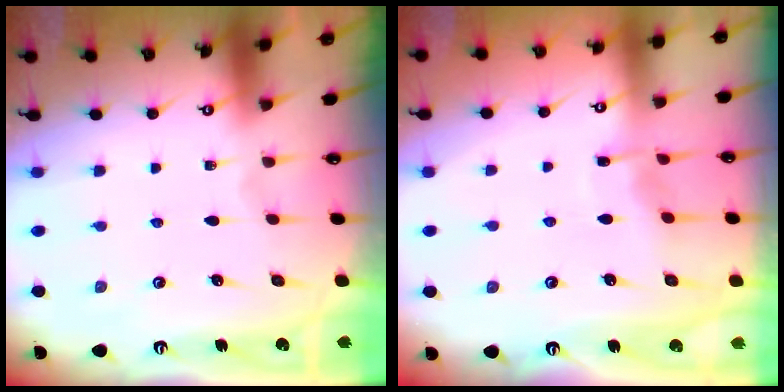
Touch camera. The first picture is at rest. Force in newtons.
{"total": 4.7, "press": 4.7, "slide": 0.5}